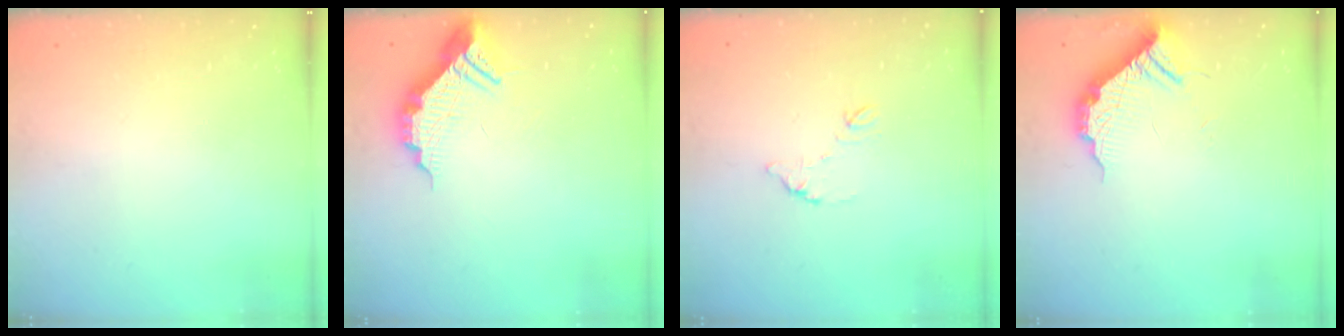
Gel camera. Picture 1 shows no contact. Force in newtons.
{"total": 11.0, "press": 11.0, "slide": 0.9}
{"total": 7.5, "press": 7.5, "slide": 0.2}
{"total": 11.0, "press": 11.0, "slide": 0.6}